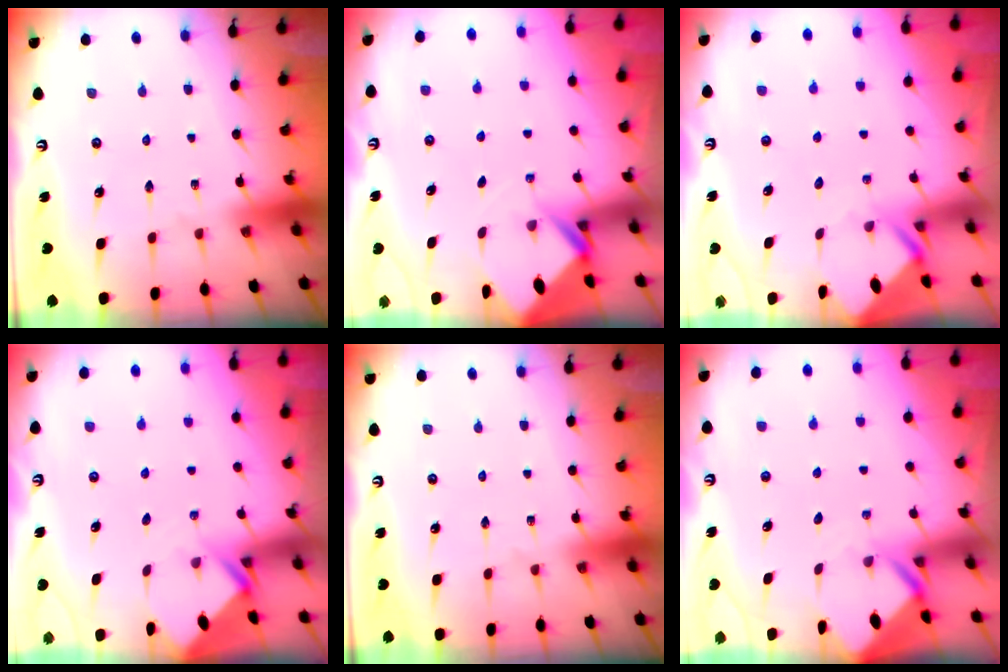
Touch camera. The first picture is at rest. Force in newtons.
{"total": 2.6, "press": 2.6, "slide": 0.1}
{"total": 3.9, "press": 3.9, "slide": 0.4}
{"total": 2.5, "press": 2.5, "slide": 0.2}
{"total": 0.0}
{"total": 3.3, "press": 3.3, "slide": 0.1}